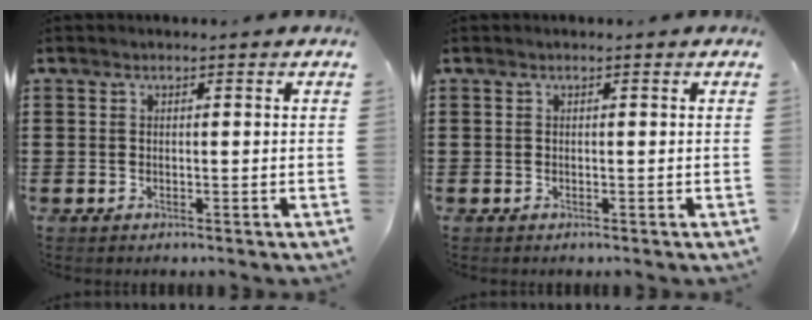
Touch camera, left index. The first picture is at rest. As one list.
[{"total": 0.0}]